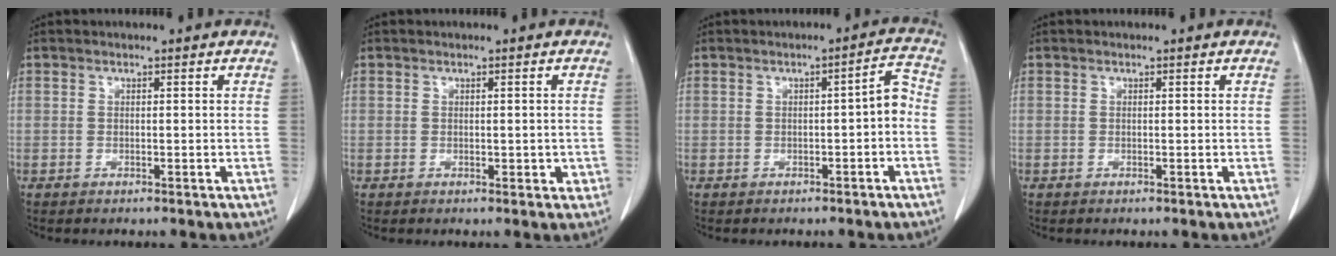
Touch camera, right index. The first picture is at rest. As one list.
[{"total": 1.8, "force": [-0.2, 1.0, 1.5], "torque": [-0.015, 0.001, 0.001]}, {"total": 3.6, "force": [-0.9, 0.8, 3.4], "torque": [-0.044, 0.017, -0.011]}, {"total": 0.0}]